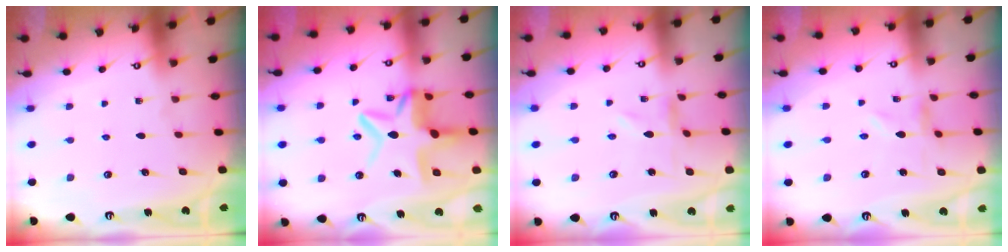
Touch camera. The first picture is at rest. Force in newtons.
{"total": 12.1, "press": 12.1, "slide": 1.1}
{"total": 0.0}
{"total": 0.0}